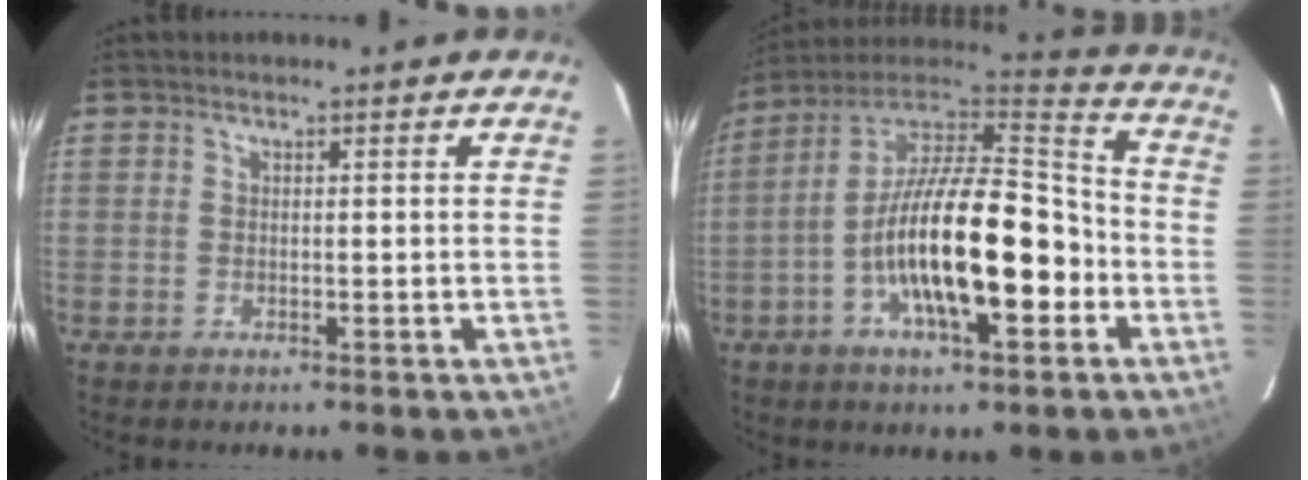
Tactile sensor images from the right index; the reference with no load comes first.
{"total": 21.1, "force": [-6.5, 7.4, 18.6], "torque": [-0.333, 0.000, -0.120]}